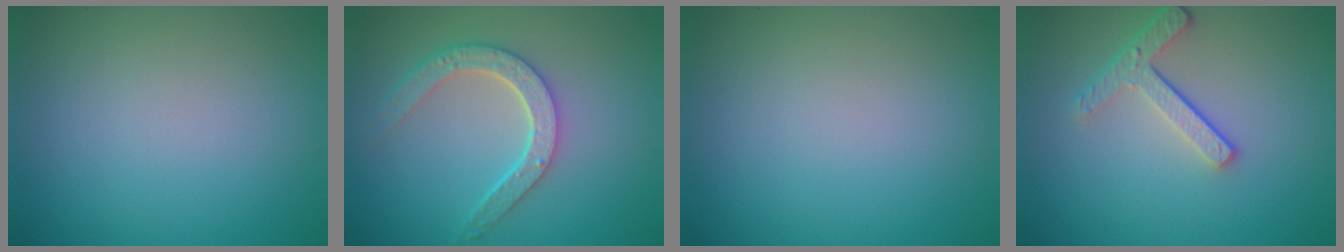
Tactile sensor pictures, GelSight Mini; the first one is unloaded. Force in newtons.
{"total": 4.4, "press": 3.5, "slide": 2.7}
{"total": 0.0}
{"total": 3.2, "press": 2.5, "slide": 2.0}